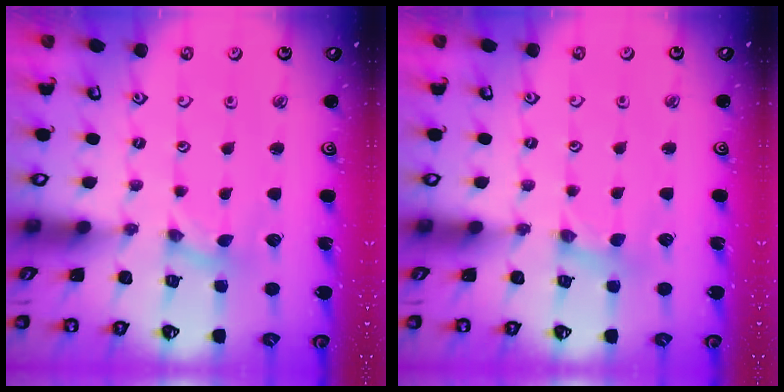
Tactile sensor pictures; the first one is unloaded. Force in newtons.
{"total": 1.5, "press": 1.5, "slide": 0.3}